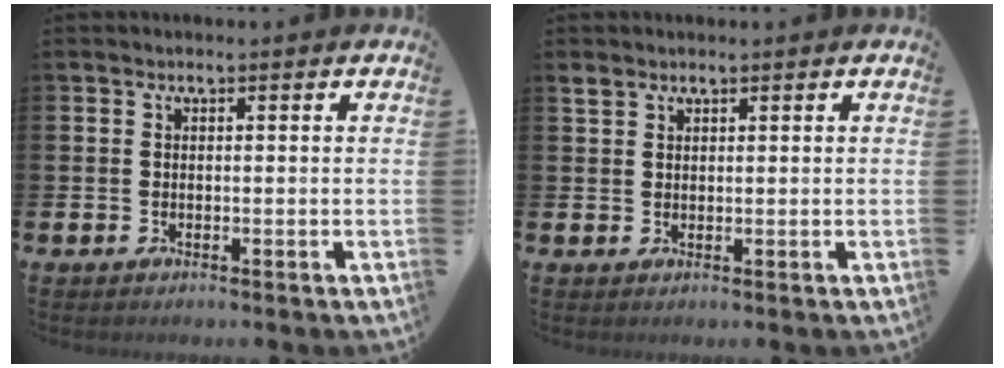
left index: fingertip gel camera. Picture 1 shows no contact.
{"total": 1.7, "force": [1.5, 0.7, 0.2], "torque": [0.005, -0.001, 0.026]}